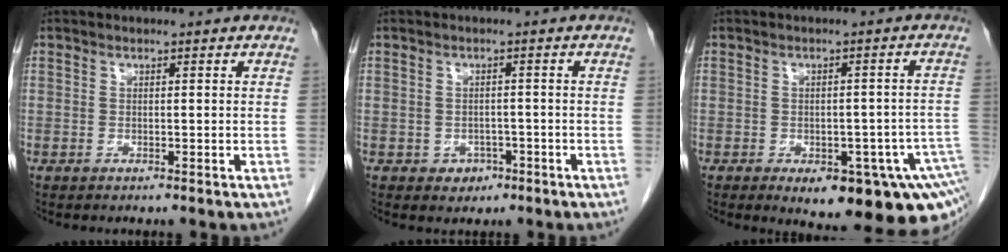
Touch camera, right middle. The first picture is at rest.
{"total": 2.6, "force": [-1.3, 2.0, 0.8], "torque": [-0.006, 0.007, -0.013]}
{"total": 15.4, "force": [-8.3, 5.1, 12.0], "torque": [-0.082, 0.008, -0.092]}